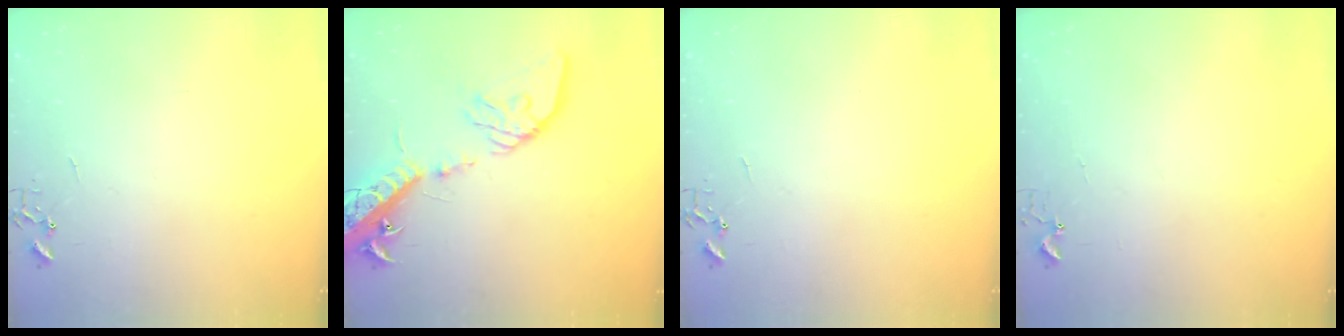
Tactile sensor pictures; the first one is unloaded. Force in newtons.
{"total": 19.7, "press": 19.2, "slide": 4.1}
{"total": 0.0}
{"total": 3.7, "press": 3.7, "slide": 0.2}